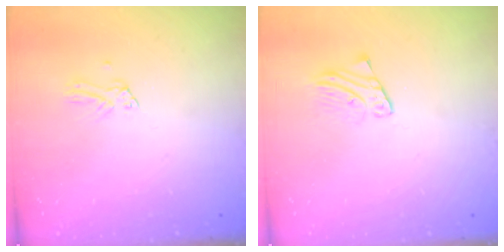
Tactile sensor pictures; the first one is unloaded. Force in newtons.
{"total": 2.1, "press": 2.1, "slide": 0.0}